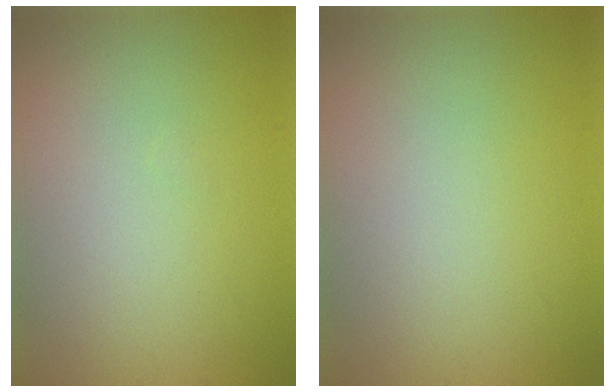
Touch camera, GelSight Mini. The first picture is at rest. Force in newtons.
{"total": 0.0}